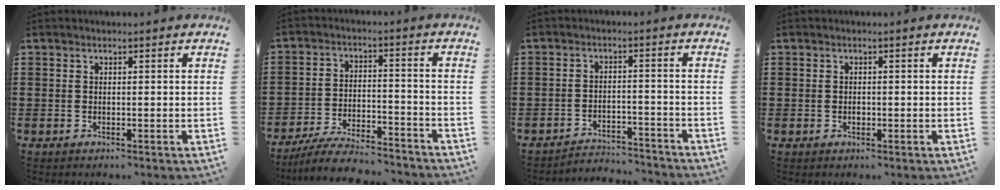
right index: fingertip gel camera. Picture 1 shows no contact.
{"total": 7.0, "force": [-6.6, 0.5, 2.3], "torque": [-0.044, 0.008, -0.126]}
{"total": 3.4, "force": [-3.4, 0.4, 0.3], "torque": [-0.011, 0.004, -0.072]}
{"total": 0.9, "force": [-0.3, 0.6, 0.6], "torque": [-0.014, 0.000, -0.005]}